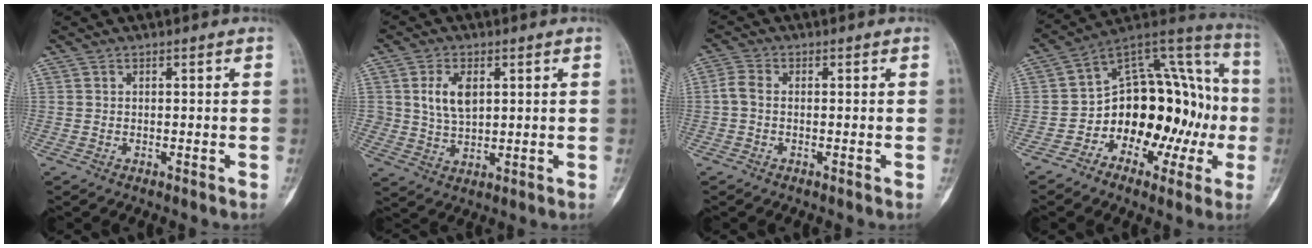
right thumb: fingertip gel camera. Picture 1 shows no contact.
{"total": 6.8, "force": [1.9, 4.4, 4.9], "torque": [-0.078, -0.008, 0.042]}
{"total": 2.7, "force": [-0.4, 1.7, 2.0], "torque": [-0.047, 0.005, -0.015]}
{"total": 21.1, "force": [-4.0, 14.1, 15.2], "torque": [-0.150, 0.086, -0.055]}